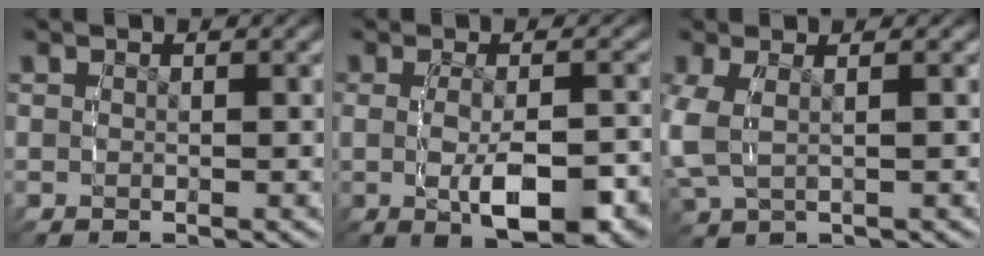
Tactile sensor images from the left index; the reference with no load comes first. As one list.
[{"total": 6.6, "force": [-2.1, 2.8, 5.6], "torque": [-0.100, -0.020, -0.021]}, {"total": 3.6, "force": [0.3, 2.4, 2.6], "torque": [-0.083, -0.007, 0.014]}]